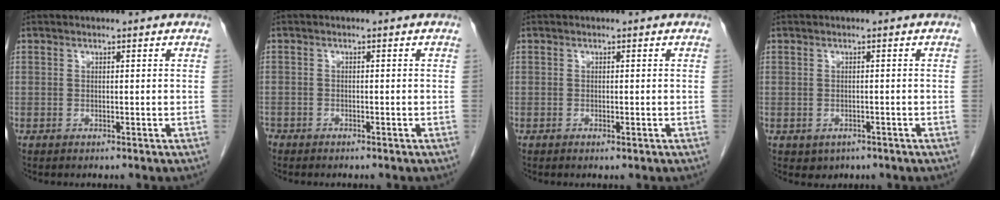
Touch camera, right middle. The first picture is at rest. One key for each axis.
{"total": 1.7, "fx": -1.4, "fy": 0.9, "fz": 0.3, "tx": -0.007, "ty": 0.001, "tz": -0.025}
{"total": 0.6, "fx": -0.3, "fy": 0.1, "fz": 0.5, "tx": -0.010, "ty": -0.001, "tz": -0.003}
{"total": 2.0, "fx": -1.0, "fy": 1.6, "fz": 0.7, "tx": -0.011, "ty": 0.002, "tz": -0.003}